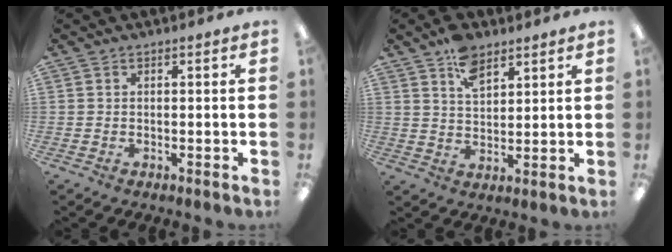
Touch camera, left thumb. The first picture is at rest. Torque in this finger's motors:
{"motor_torque": [1.17, 0.60, 1.35, -0.85, 0.02]}